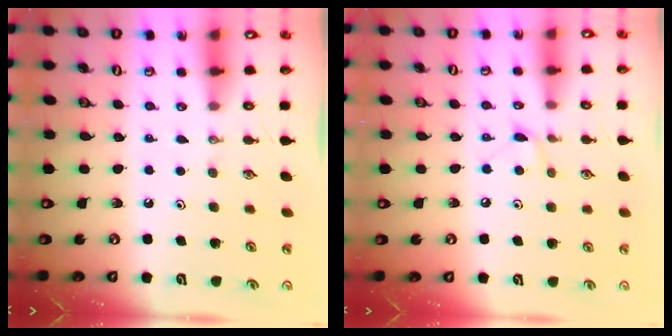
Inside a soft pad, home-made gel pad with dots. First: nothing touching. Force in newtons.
{"total": 5.9, "press": 5.9, "slide": 0.6}